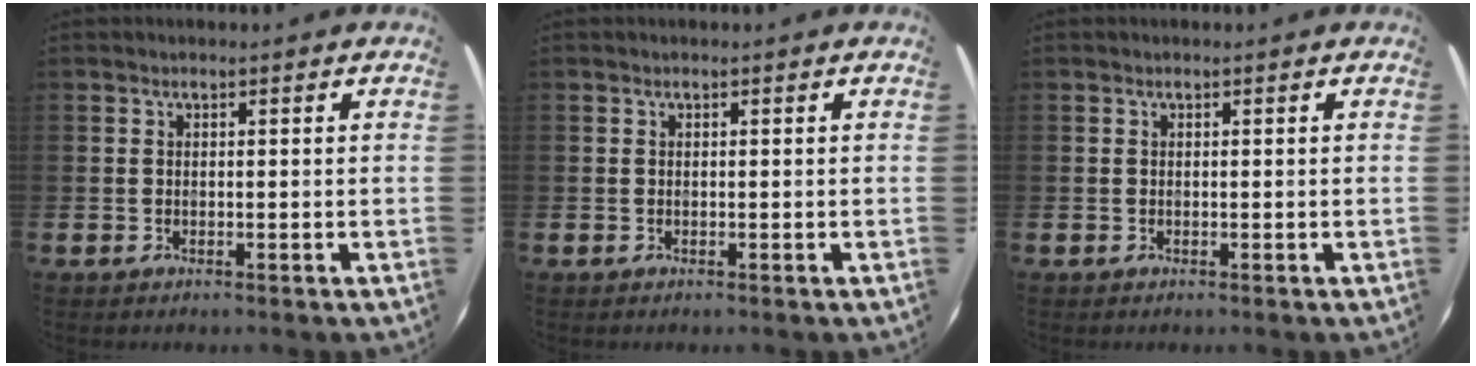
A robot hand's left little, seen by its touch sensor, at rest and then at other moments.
{"total": 0.0}
{"total": 0.0}